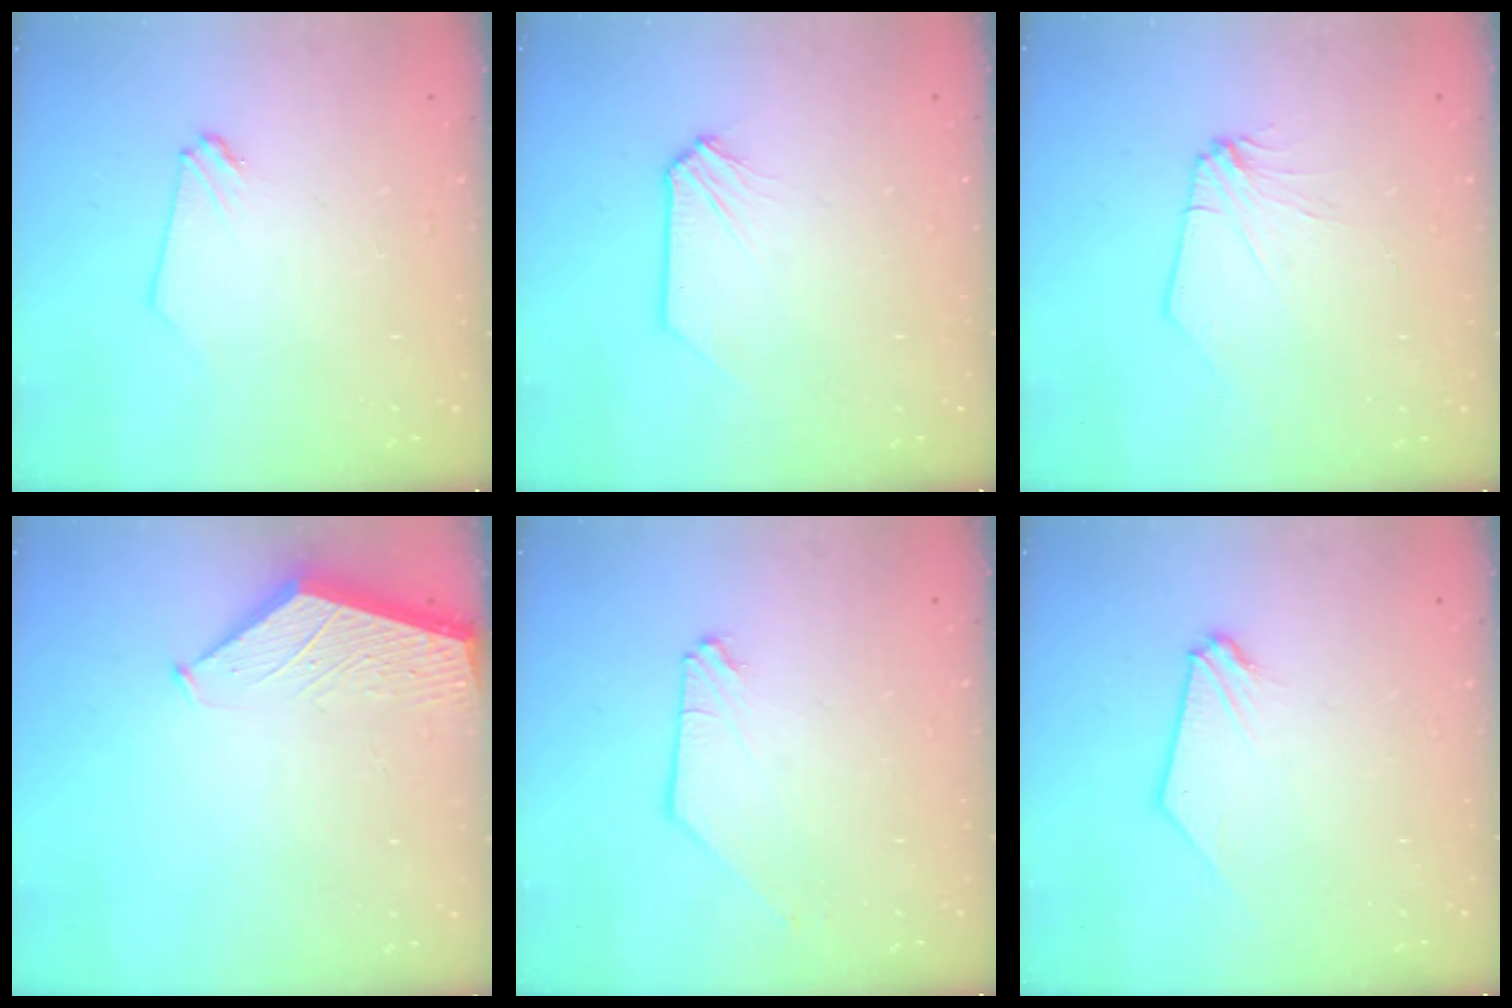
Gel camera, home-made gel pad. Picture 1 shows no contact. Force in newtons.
{"total": 0.0}
{"total": 2.1, "press": 2.1, "slide": 0.2}
{"total": 1.8, "press": 1.8, "slide": 0.2}
{"total": 0.0}
{"total": 0.7, "press": 0.6, "slide": 0.2}